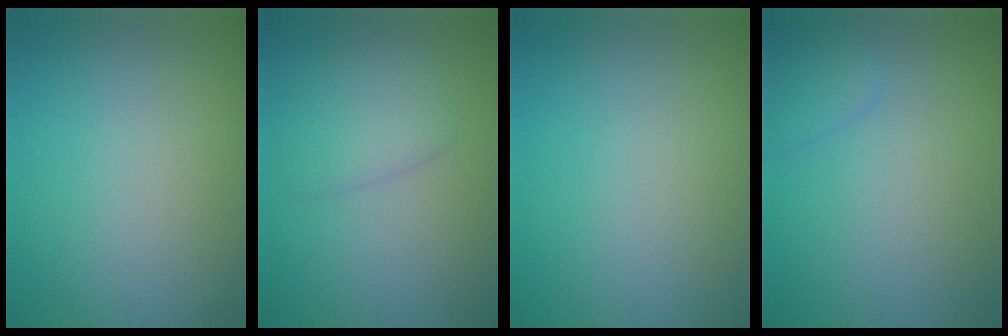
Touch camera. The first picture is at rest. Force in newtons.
{"total": 2.6, "press": 2.6, "slide": 0.1}
{"total": 0.0}
{"total": 1.3, "press": 1.3, "slide": 0.1}